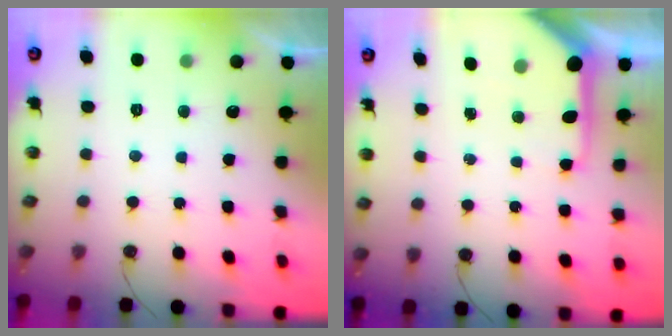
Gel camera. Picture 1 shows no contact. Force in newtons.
{"total": 9.2, "press": 9.1, "slide": 1.0}